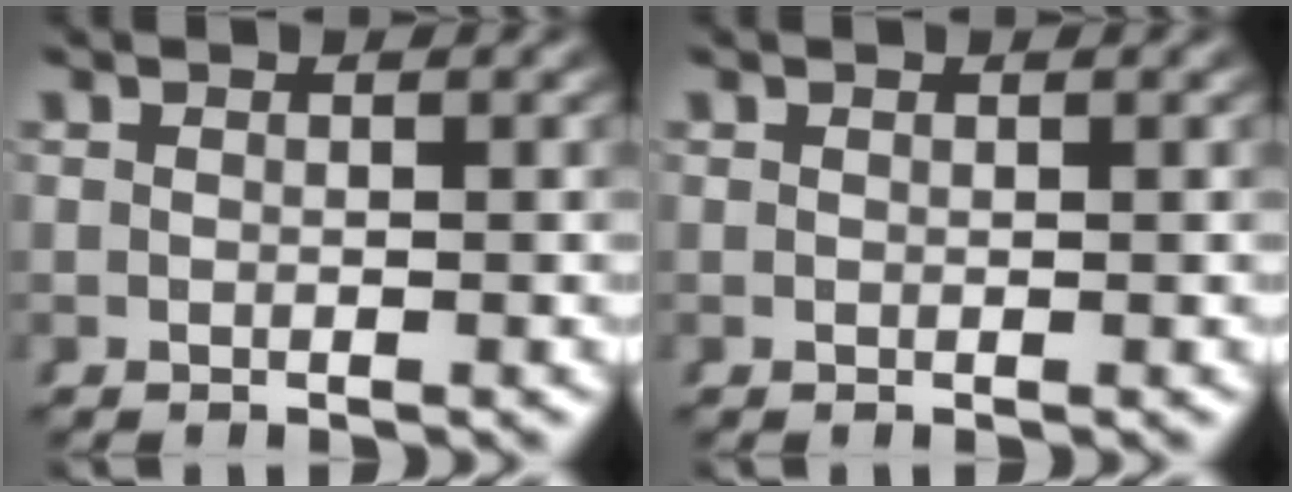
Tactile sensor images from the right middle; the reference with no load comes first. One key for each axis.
{"total": 0.0}